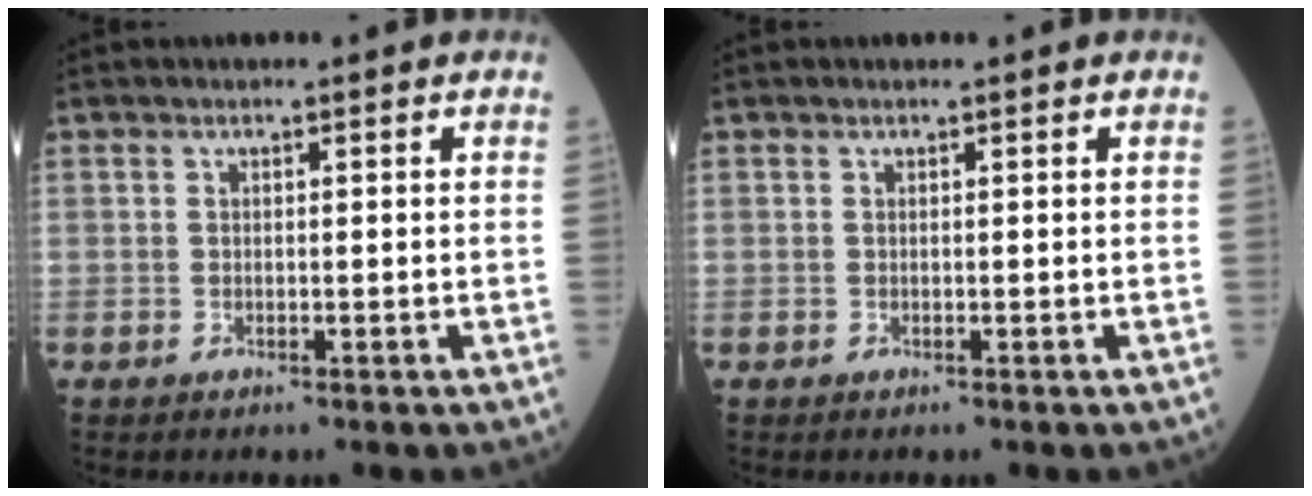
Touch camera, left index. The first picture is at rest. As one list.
[{"total": 0.0}]